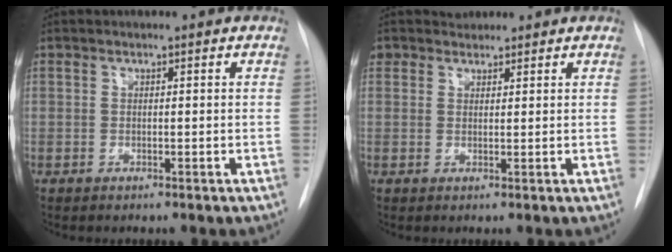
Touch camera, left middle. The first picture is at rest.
{"total": 2.4, "force": [1.9, 1.5, -0.4], "torque": [0.010, 0.012, 0.031]}